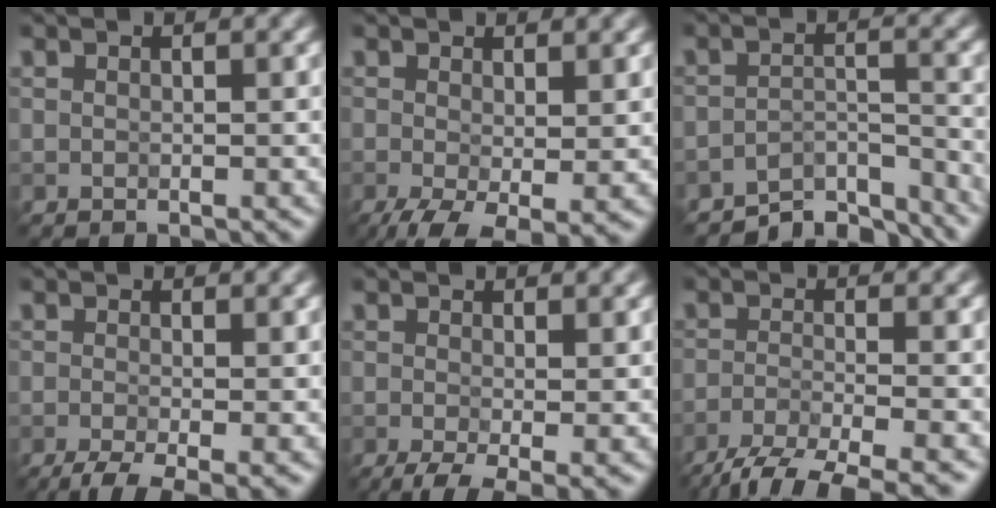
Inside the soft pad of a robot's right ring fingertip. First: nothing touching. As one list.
[{"total": 4.8, "force": [-1.5, 1.9, 4.1], "torque": [-0.083, -0.018, -0.025]}, {"total": 5.7, "force": [-5.4, 1.4, 1.4], "torque": [-0.016, -0.006, -0.085]}, {"total": 5.0, "force": [-2.6, 1.4, 4.0], "torque": [-0.065, -0.010, -0.046]}, {"total": 4.7, "force": [-1.8, 1.4, 4.2], "torque": [-0.074, -0.012, -0.029]}, {"total": 6.5, "force": [-5.1, 1.3, 3.9], "torque": [-0.062, -0.009, -0.097]}]